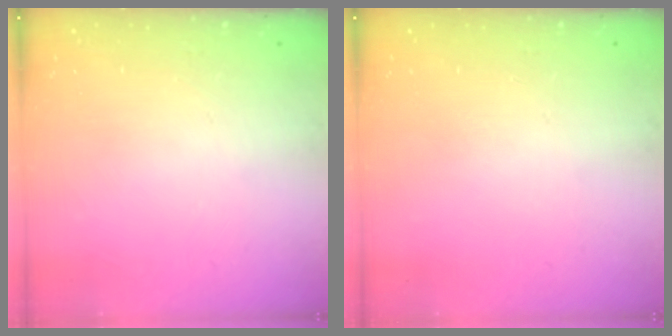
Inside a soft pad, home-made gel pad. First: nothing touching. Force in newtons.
{"total": 0.0}